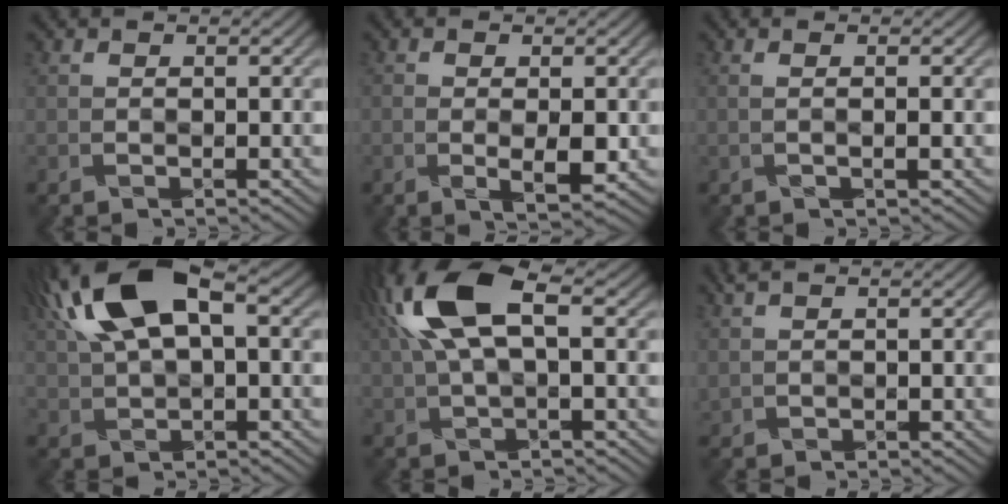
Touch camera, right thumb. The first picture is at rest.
{"total": 2.7, "force": [-0.4, 0.6, 2.7], "torque": [-0.052, -0.006, 0.000]}
{"total": 1.2, "force": [0.0, 0.2, 1.1], "torque": [-0.022, 0.001, -0.004]}
{"total": 12.8, "force": [4.6, 5.9, 10.4], "torque": [-0.230, 0.025, 0.086]}
{"total": 10.6, "force": [2.8, 4.3, 9.3], "torque": [-0.210, 0.019, 0.050]}
{"total": 1.2, "force": [1.0, 0.2, 0.5], "torque": [-0.014, 0.002, 0.025]}